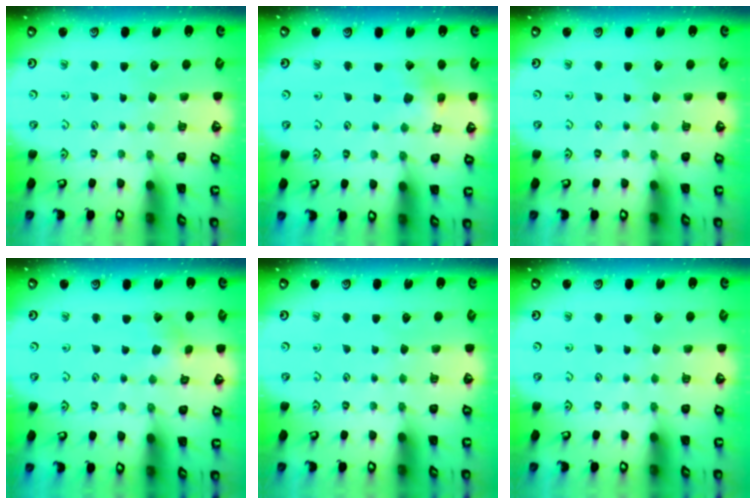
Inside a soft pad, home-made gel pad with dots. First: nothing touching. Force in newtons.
{"total": 2.3, "press": 2.3, "slide": 0.4}
{"total": 0.0}
{"total": 2.1, "press": 2.1, "slide": 0.2}
{"total": 0.0}
{"total": 0.0}